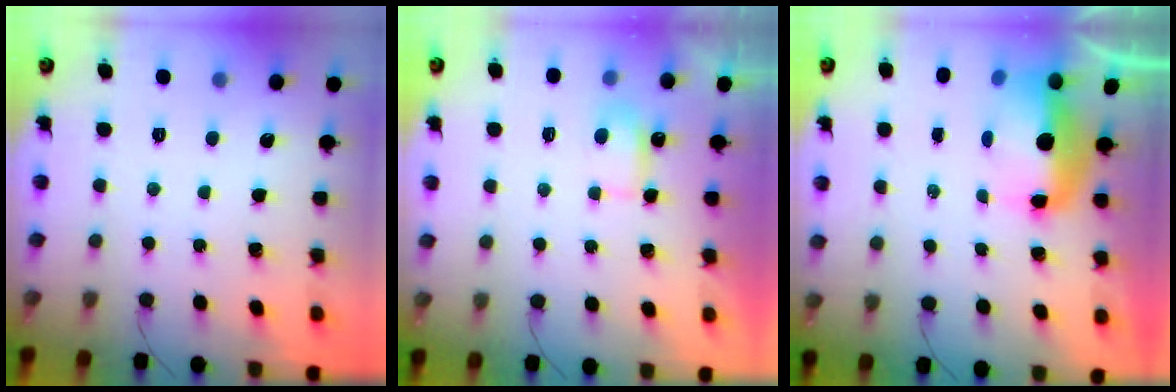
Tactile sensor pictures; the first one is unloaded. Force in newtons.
{"total": 4.1, "press": 4.0, "slide": 1.1}
{"total": 7.6, "press": 7.6, "slide": 1.1}